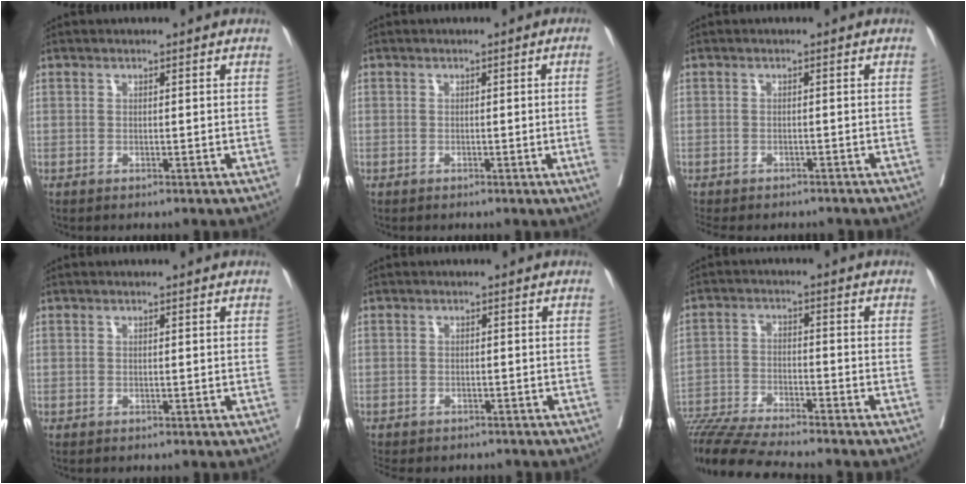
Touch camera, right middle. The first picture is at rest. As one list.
[{"total": 2.5, "force": [-0.4, -0.8, 2.3], "torque": [-0.027, -0.004, -0.004]}, {"total": 7.5, "force": [-6.6, 2.8, 2.3], "torque": [-0.039, -0.007, -0.085]}, {"total": 0.0}, {"total": 7.6, "force": [-6.7, 3.1, 2.1], "torque": [-0.041, -0.008, -0.086]}, {"total": 12.8, "force": [-11.6, -0.3, 5.5], "torque": [-0.091, -0.022, -0.198]}]